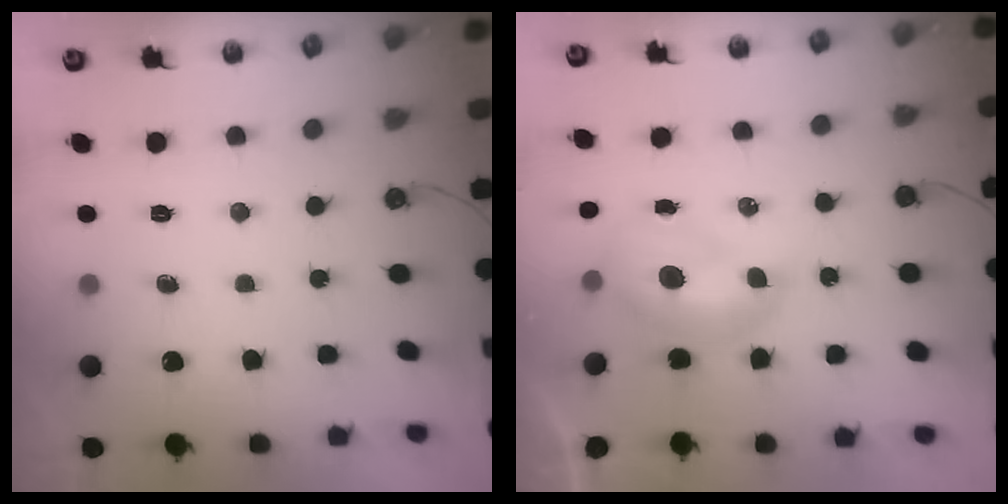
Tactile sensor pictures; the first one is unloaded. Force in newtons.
{"total": 1.5, "press": 1.3, "slide": 0.6}